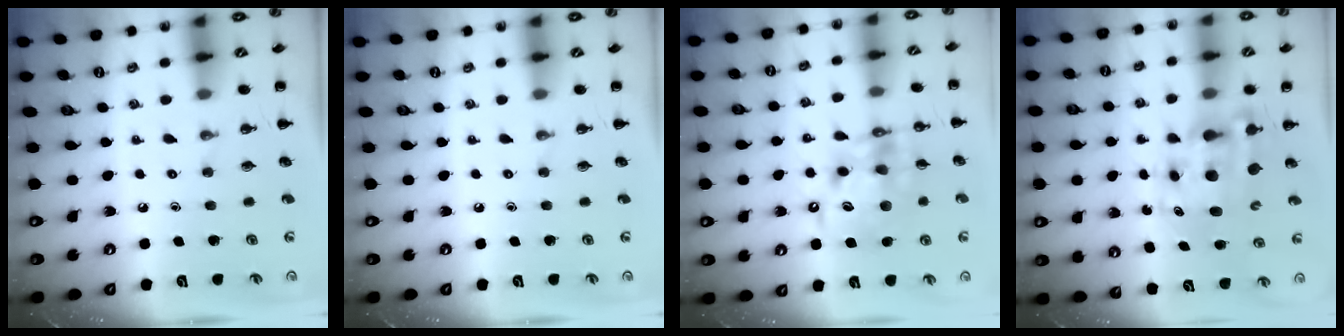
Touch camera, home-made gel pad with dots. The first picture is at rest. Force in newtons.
{"total": 0.0}
{"total": 12.8, "press": 12.3, "slide": 3.6}
{"total": 8.5, "press": 8.2, "slide": 2.3}